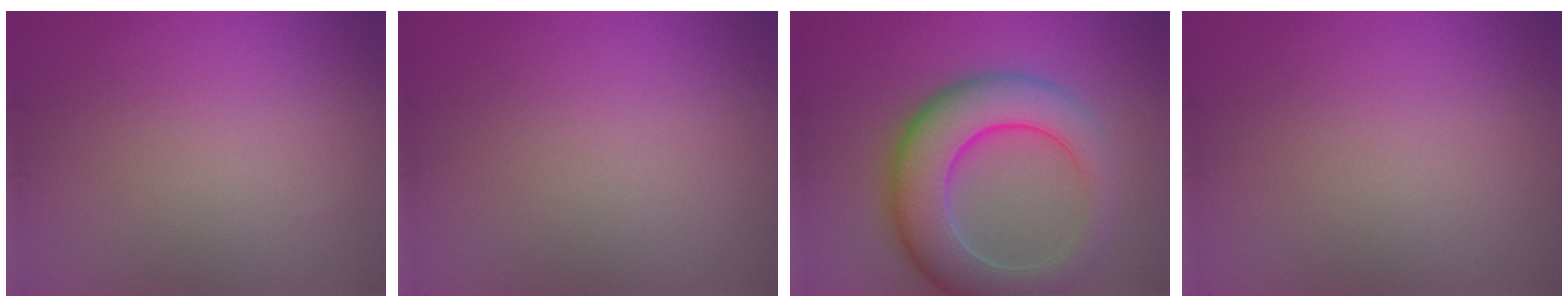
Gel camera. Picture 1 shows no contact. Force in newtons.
{"total": 0.0}
{"total": 9.4, "press": 9.4, "slide": 0.3}
{"total": 0.0}